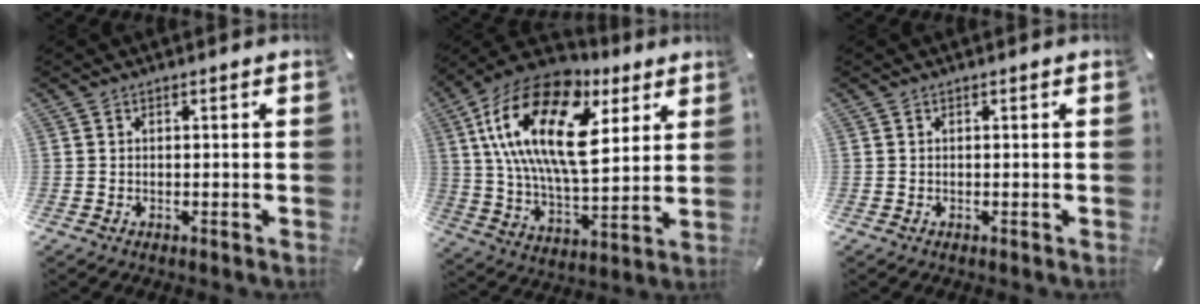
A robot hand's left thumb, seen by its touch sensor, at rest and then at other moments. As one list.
[{"total": 23.6, "force": [9.6, 12.9, 17.3], "torque": [-0.349, -0.037, 0.162]}, {"total": 0.0}]